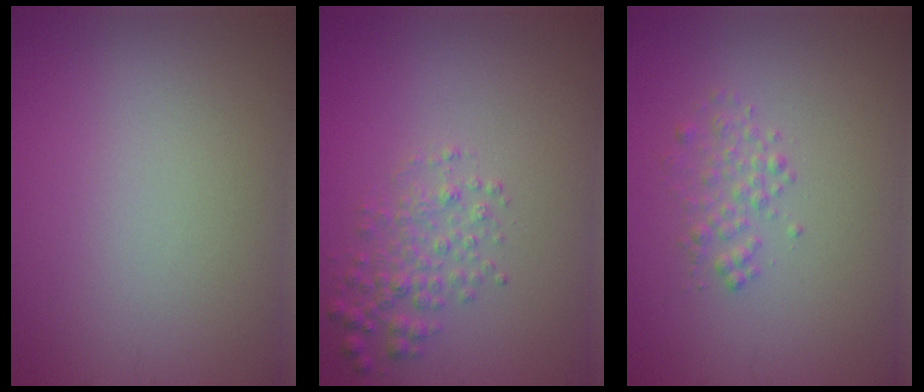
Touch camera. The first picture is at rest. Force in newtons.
{"total": 2.4, "press": 2.4, "slide": 0.1}
{"total": 1.5, "press": 1.5, "slide": 0.0}